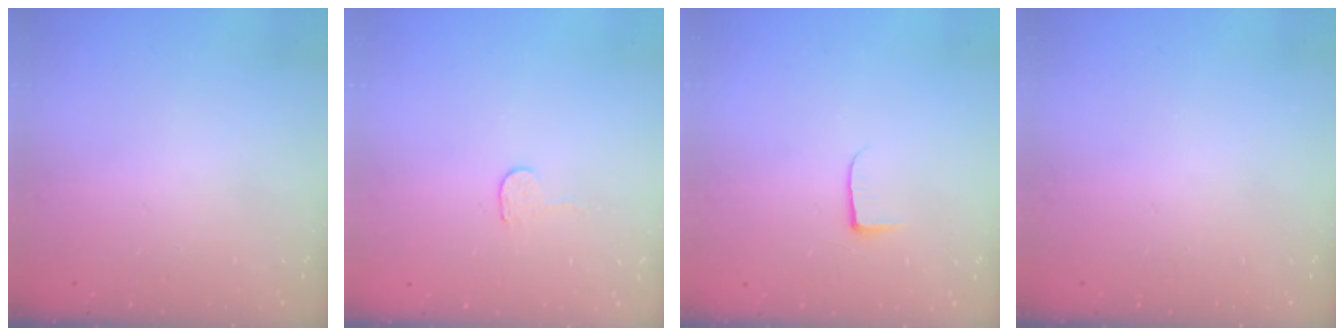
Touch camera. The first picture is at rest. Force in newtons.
{"total": 2.3, "press": 2.3, "slide": 0.2}
{"total": 4.0, "press": 4.0, "slide": 0.5}
{"total": 0.0}